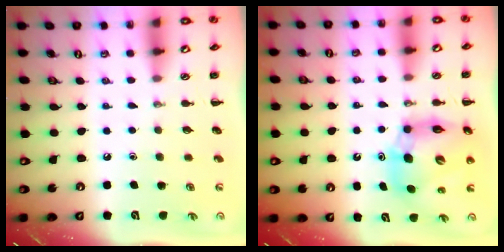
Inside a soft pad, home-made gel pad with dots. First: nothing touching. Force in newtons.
{"total": 12.2, "press": 11.6, "slide": 3.6}